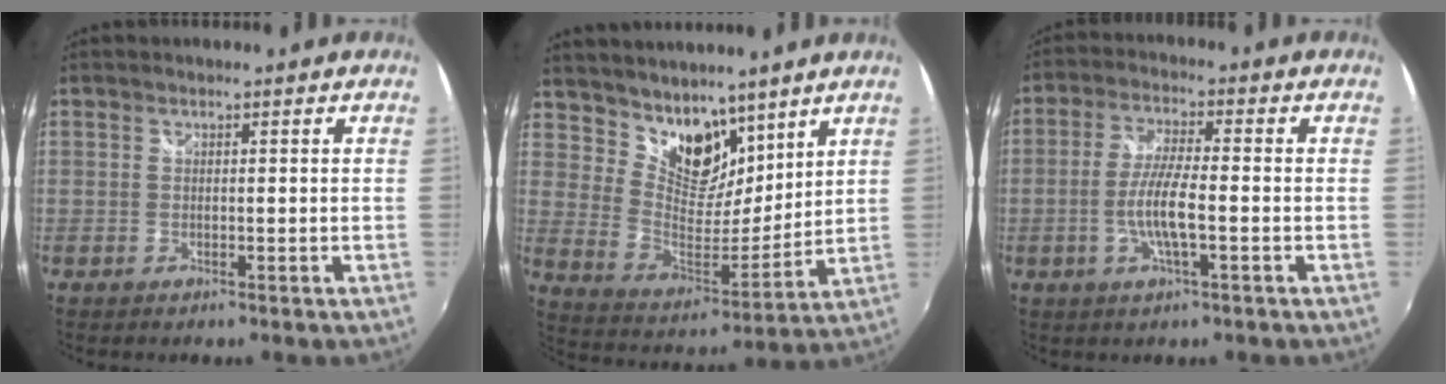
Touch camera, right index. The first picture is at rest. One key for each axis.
{"total": 13.0, "fx": 9.5, "fy": 7.1, "fz": 5.5, "tx": -0.100, "ty": 0.001, "tz": 0.179}
{"total": 7.4, "fx": -2.0, "fy": 1.1, "fz": 7.1, "tx": -0.142, "ty": -0.002, "tz": -0.040}